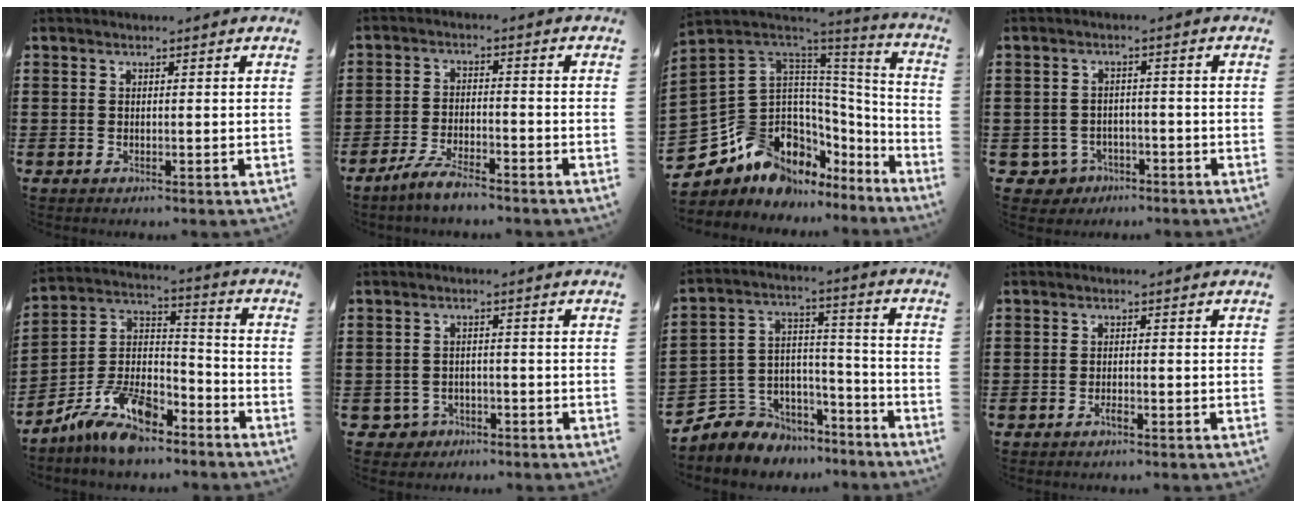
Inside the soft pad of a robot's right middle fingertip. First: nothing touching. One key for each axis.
{"total": 4.8, "fx": -4.2, "fy": 0.7, "fz": 2.3, "tx": -0.058, "ty": -0.004, "tz": -0.085}
{"total": 12.4, "fx": -7.2, "fy": 8.8, "fz": 5.1, "tx": -0.152, "ty": -0.015, "tz": -0.127}
{"total": 3.0, "fx": -2.3, "fy": 1.9, "fz": 0.5, "tx": -0.026, "ty": -0.001, "tz": -0.052}
{"total": 11.4, "fx": -9.4, "fy": 3.7, "fz": 5.4, "tx": -0.113, "ty": 0.024, "tz": -0.186}
{"total": 2.5, "fx": -2.0, "fy": 1.5, "fz": 0.3, "tx": -0.021, "ty": 0.000, "tz": -0.046}
{"total": 5.7, "fx": -4.2, "fy": 3.7, "fz": -1.0, "tx": -0.009, "ty": -0.006, "tz": -0.084}
{"total": 2.2, "fx": -1.7, "fy": 0.4, "fz": 1.4, "tx": -0.034, "ty": -0.003, "tz": -0.032}